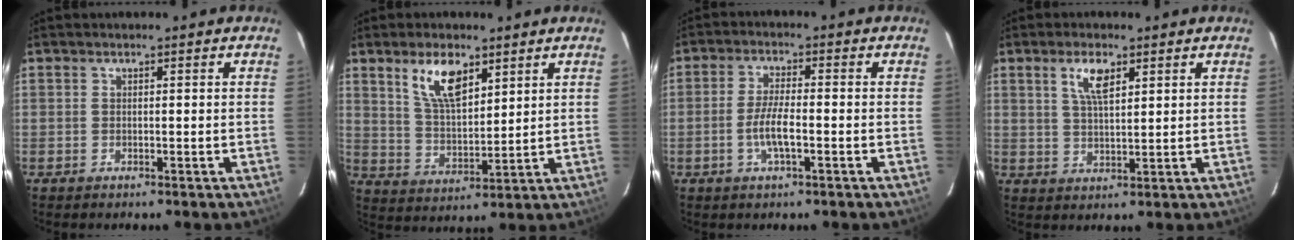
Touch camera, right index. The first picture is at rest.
{"total": 9.3, "force": [5.4, 4.0, 6.4], "torque": [-0.118, 0.006, 0.111]}
{"total": 5.3, "force": [-1.8, 1.1, 4.9], "torque": [-0.099, -0.002, -0.036]}
{"total": 5.2, "force": [2.7, 1.9, 4.0], "torque": [-0.075, 0.006, 0.054]}